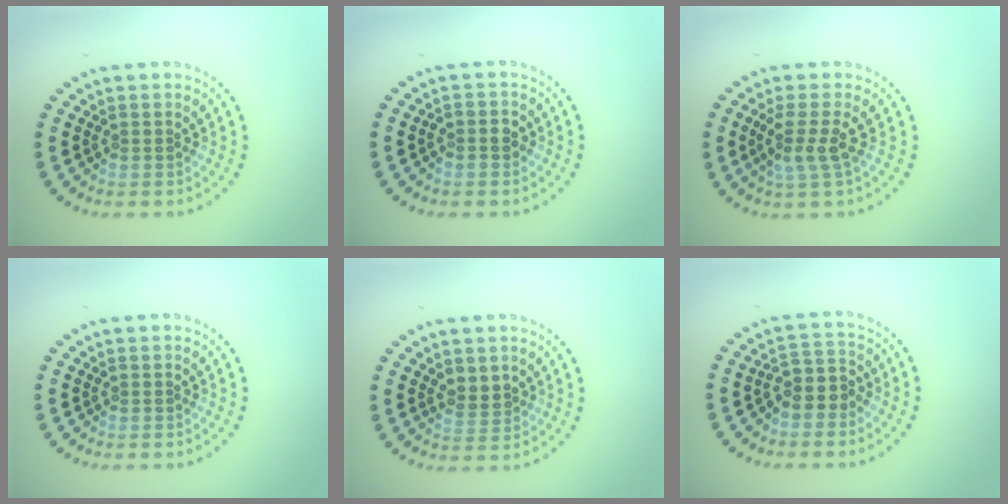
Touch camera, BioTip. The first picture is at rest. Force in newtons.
{"total": 1.5, "press": 1.4, "slide": 0.6}
{"total": 2.5, "press": 1.9, "slide": 1.7}
{"total": 0.0}
{"total": 1.9, "press": 1.7, "slide": 0.8}
{"total": 2.6, "press": 2.2, "slide": 1.4}